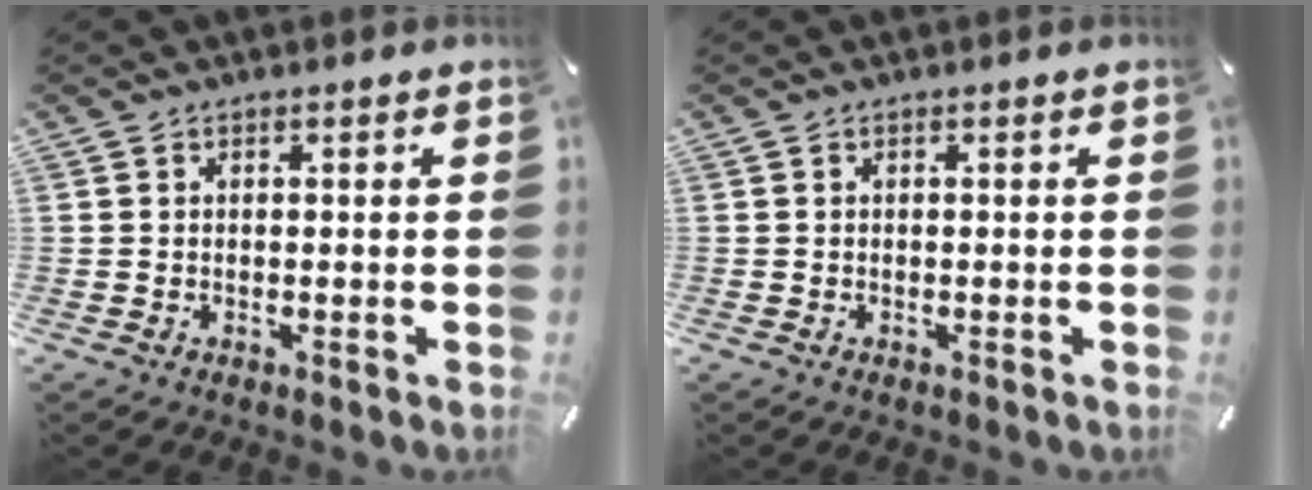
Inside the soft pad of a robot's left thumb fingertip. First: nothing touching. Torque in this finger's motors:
{"motor_torque": [-0.05, 0.18, -0.07, 0.03, -0.02]}